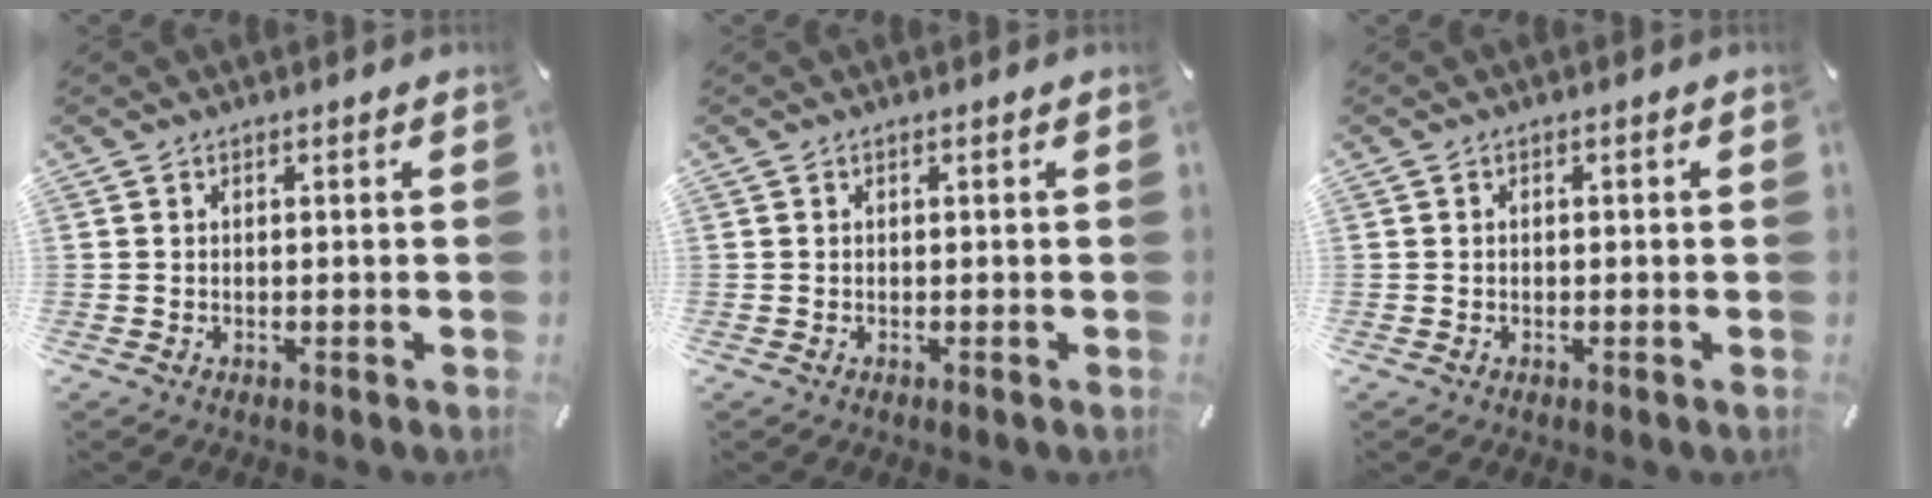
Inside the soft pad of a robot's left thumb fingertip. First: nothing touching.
{"total": 0.0}
{"total": 0.5, "force": [-0.2, 0.4, 0.3], "torque": [-0.006, 0.000, -0.004]}